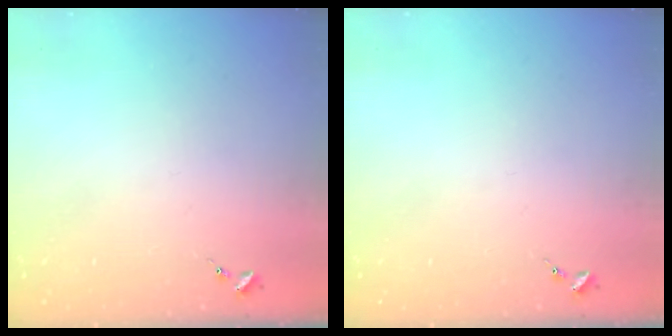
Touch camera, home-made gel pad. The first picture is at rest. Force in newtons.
{"total": 0.0}